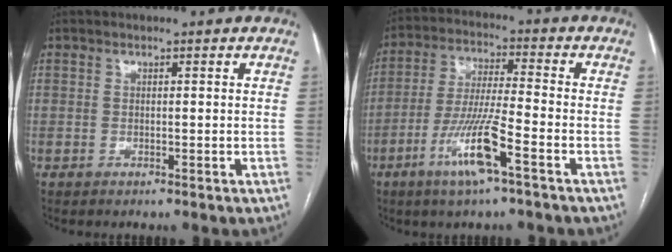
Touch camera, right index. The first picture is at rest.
{"total": 10.4, "force": [-5.1, 0.2, 9.1], "torque": [-0.183, -0.012, -0.099]}